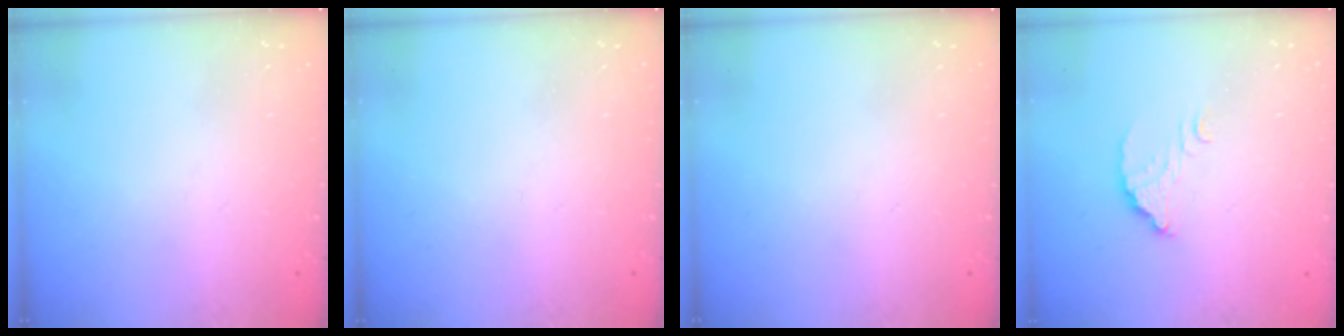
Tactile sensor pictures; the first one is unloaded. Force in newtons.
{"total": 0.0}
{"total": 0.0}
{"total": 4.0, "press": 4.0, "slide": 0.2}